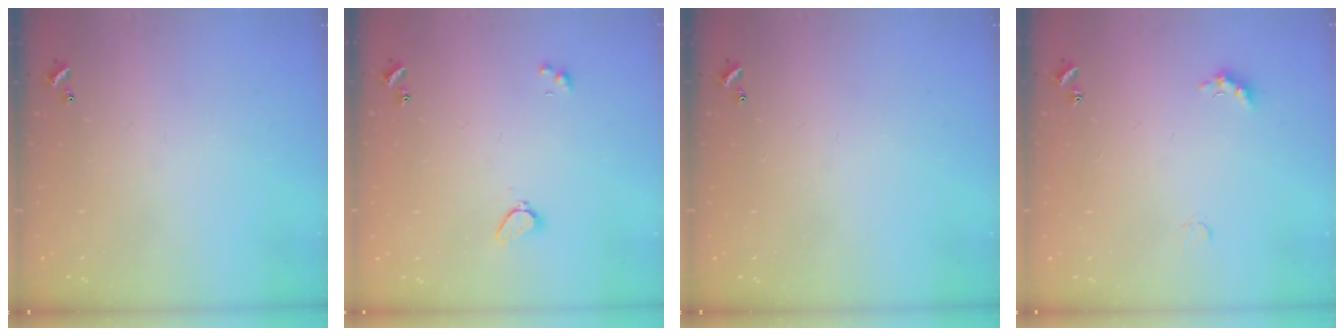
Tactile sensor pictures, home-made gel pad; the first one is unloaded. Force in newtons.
{"total": 2.1, "press": 2.0, "slide": 0.5}
{"total": 0.0}
{"total": 2.8, "press": 2.7, "slide": 0.6}